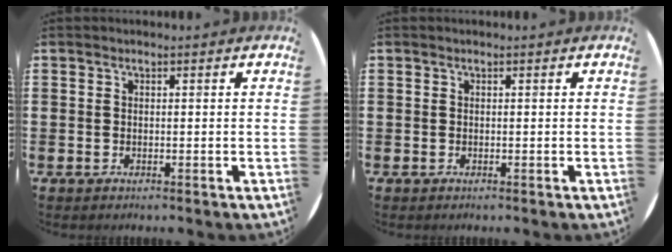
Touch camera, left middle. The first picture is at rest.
{"total": 0.0}